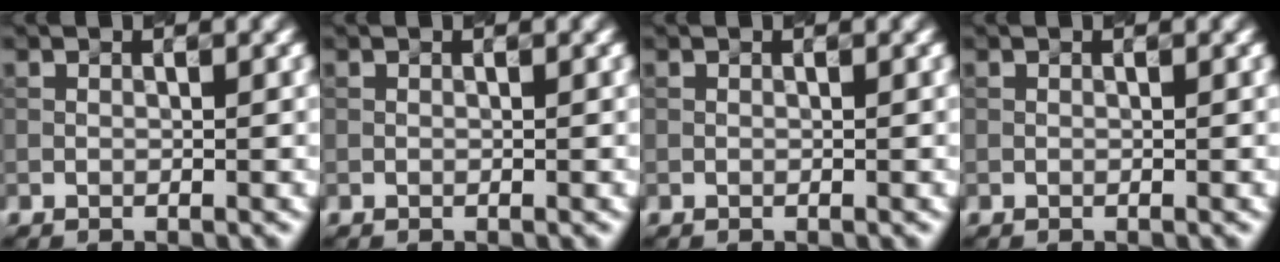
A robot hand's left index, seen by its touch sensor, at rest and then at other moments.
{"total": 0.0}
{"total": 0.0}
{"total": 0.0}